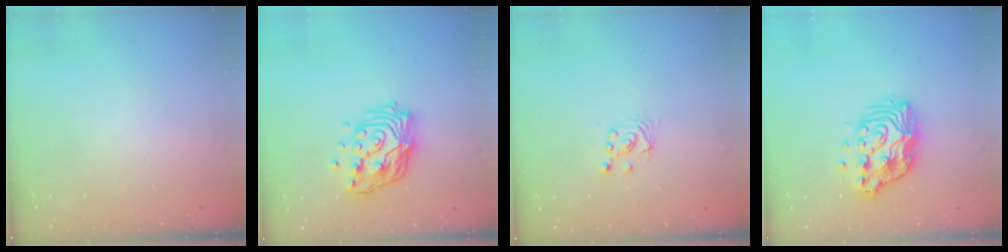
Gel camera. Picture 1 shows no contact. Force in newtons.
{"total": 13.7, "press": 13.6, "slide": 1.4}
{"total": 2.9, "press": 2.9, "slide": 0.2}
{"total": 13.5, "press": 13.4, "slide": 1.2}